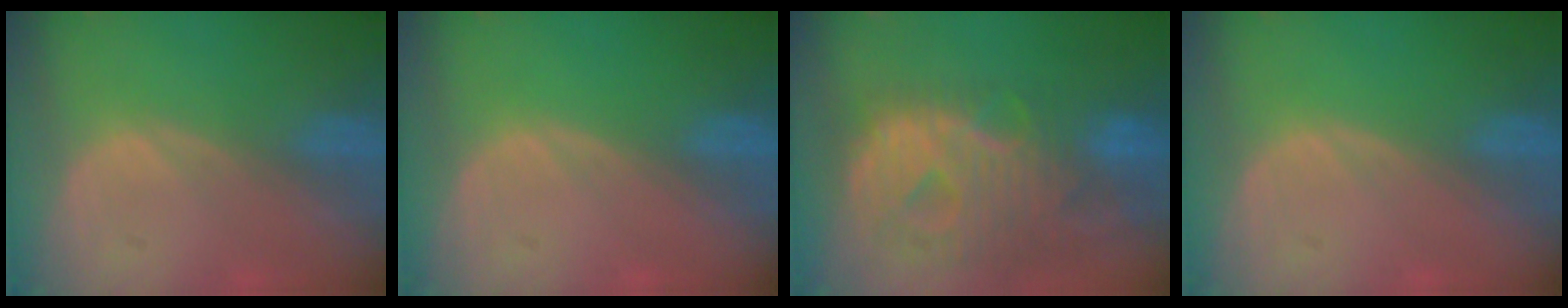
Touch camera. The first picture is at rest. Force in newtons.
{"total": 0.0}
{"total": 12.9, "press": 11.0, "slide": 6.8}
{"total": 0.0}